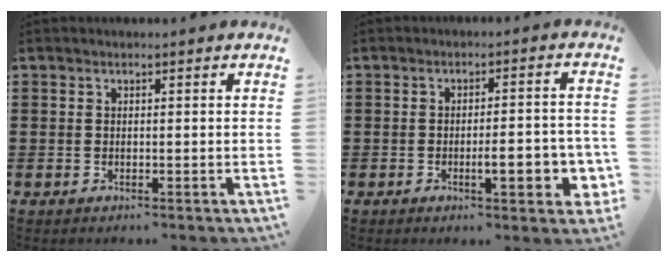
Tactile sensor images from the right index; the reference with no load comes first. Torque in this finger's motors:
{"motor_torque": [0.66, 0.24, 0.37, 0.06]}